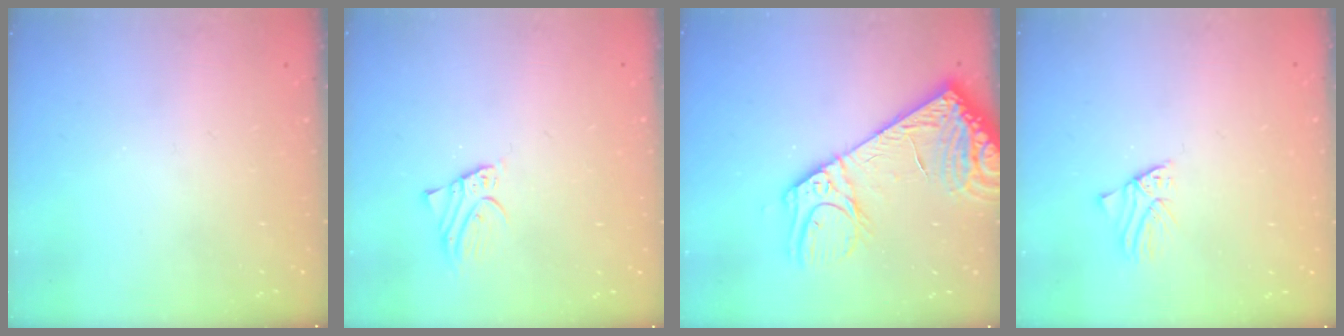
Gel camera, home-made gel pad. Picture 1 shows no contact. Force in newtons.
{"total": 2.6, "press": 2.6, "slide": 0.0}
{"total": 15.3, "press": 15.0, "slide": 3.4}
{"total": 1.1, "press": 1.1, "slide": 0.1}